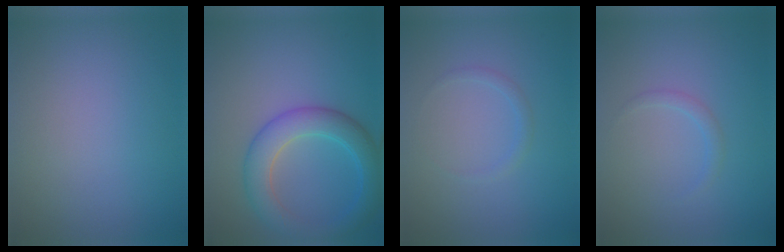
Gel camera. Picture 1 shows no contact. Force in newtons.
{"total": 5.1, "press": 5.1, "slide": 0.3}
{"total": 0.8, "press": 0.8, "slide": 0.0}
{"total": 0.9, "press": 0.9, "slide": 0.1}